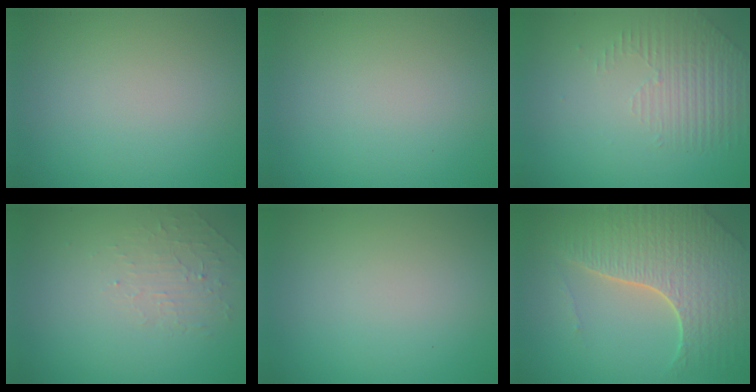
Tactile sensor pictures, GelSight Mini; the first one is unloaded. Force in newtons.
{"total": 0.0}
{"total": 1.5, "press": 0.9, "slide": 1.2}
{"total": 1.8, "press": 0.5, "slide": 1.7}
{"total": 0.0}
{"total": 7.4, "press": 5.3, "slide": 5.2}